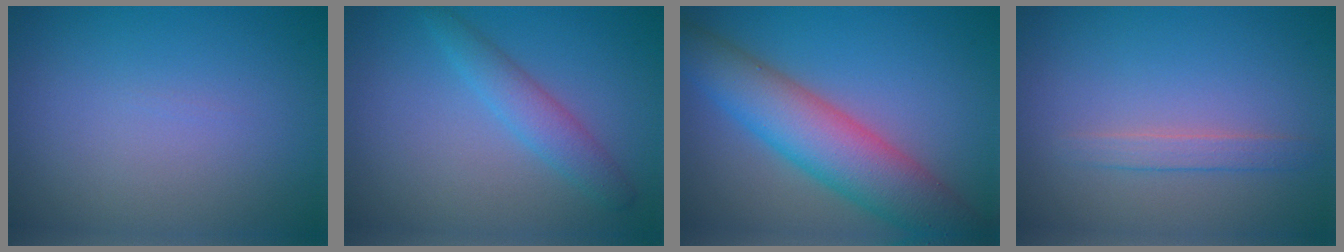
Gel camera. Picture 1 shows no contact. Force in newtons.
{"total": 2.5, "press": 2.5, "slide": 0.1}
{"total": 8.0, "press": 8.0, "slide": 0.3}
{"total": 1.5, "press": 1.5, "slide": 0.1}